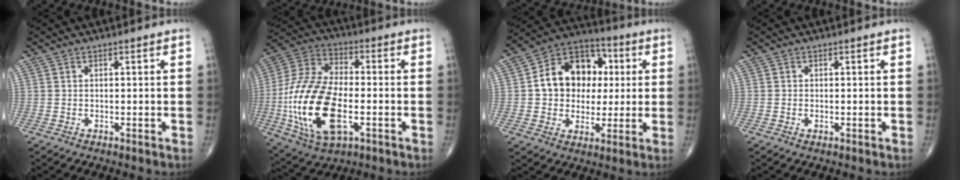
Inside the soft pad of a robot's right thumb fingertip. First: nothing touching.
{"total": 22.0, "force": [-4.5, 11.3, 18.3], "torque": [-0.381, 0.009, -0.076]}
{"total": 15.6, "force": [1.9, 12.3, 9.4], "torque": [-0.103, 0.018, 0.026]}
{"total": 0.6, "force": [-0.2, 0.4, 0.4], "torque": [-0.010, -0.002, -0.003]}